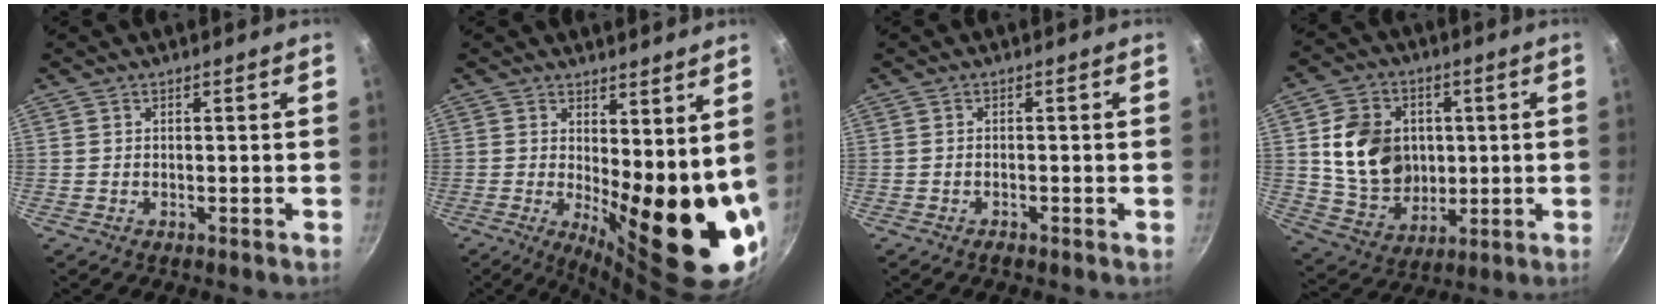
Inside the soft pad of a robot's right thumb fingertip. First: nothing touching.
{"total": 15.4, "force": [2.2, 5.5, 14.2], "torque": [-0.169, -0.044, 0.041]}
{"total": 0.9, "force": [-0.8, 0.3, 0.4], "torque": [-0.010, 0.004, -0.015]}
{"total": 15.4, "force": [1.8, 12.6, 8.7], "torque": [-0.126, -0.002, 0.044]}